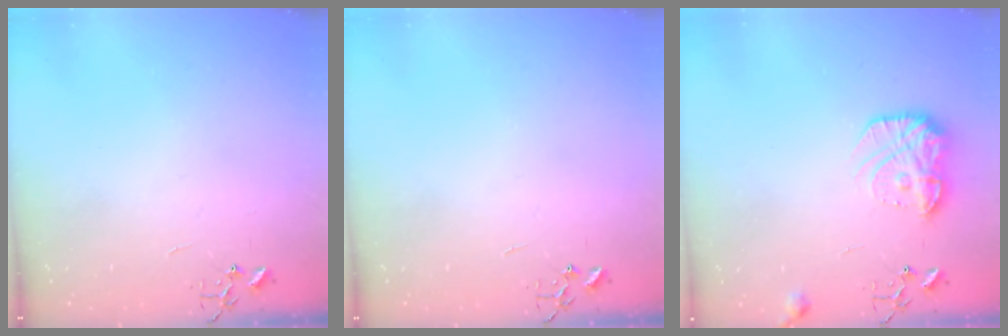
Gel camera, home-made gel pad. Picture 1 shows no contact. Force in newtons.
{"total": 0.0}
{"total": 14.1, "press": 14.1, "slide": 0.8}